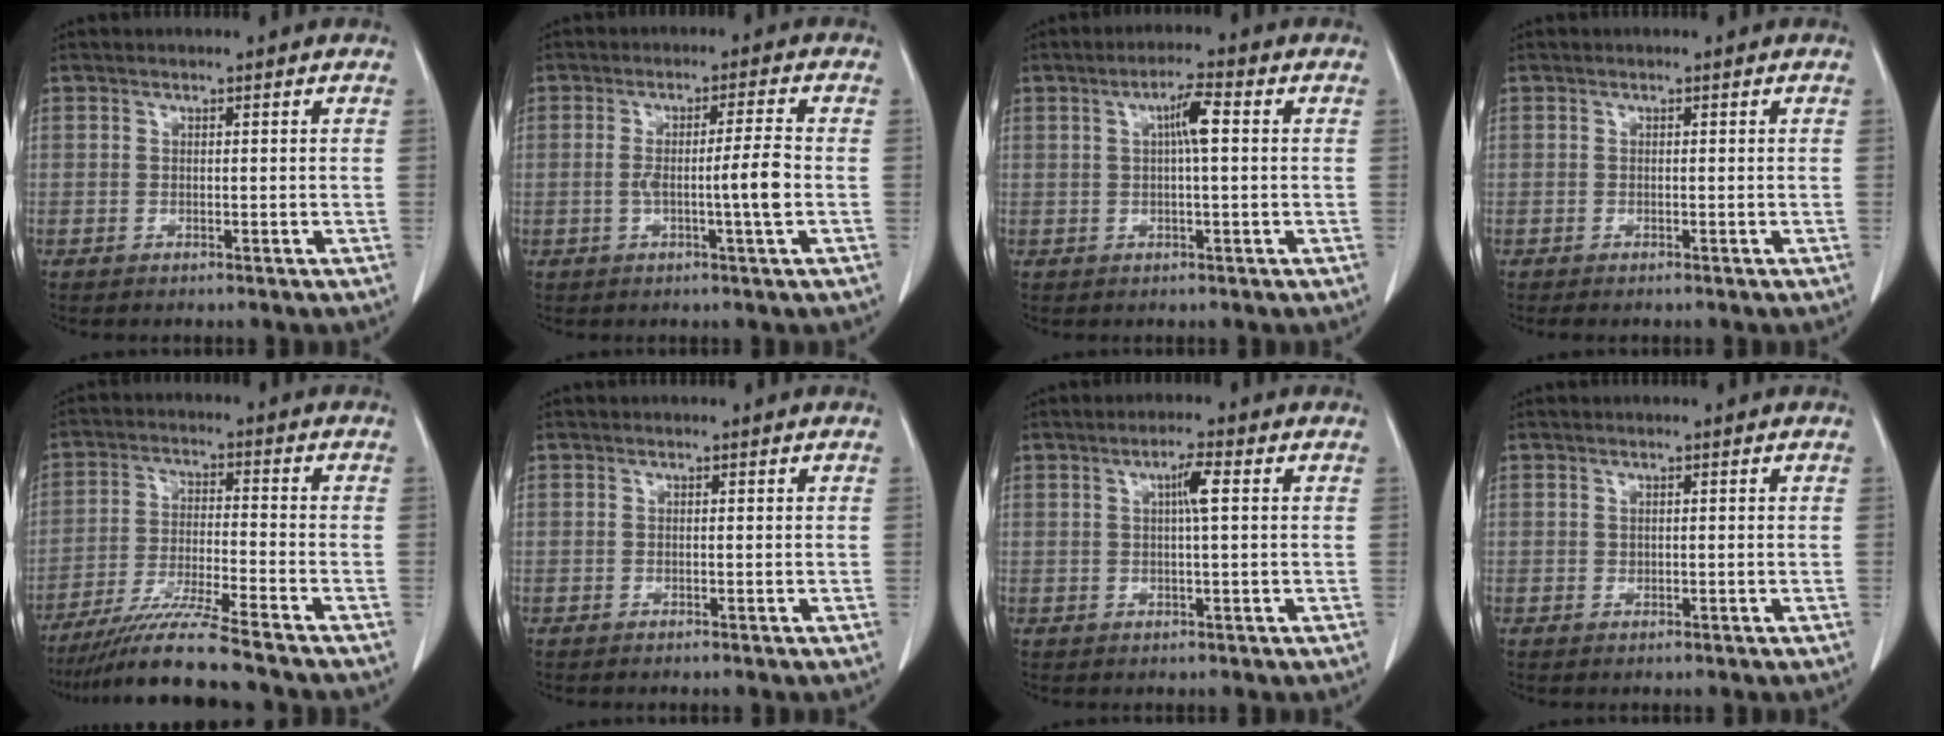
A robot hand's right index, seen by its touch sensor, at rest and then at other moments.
{"total": 5.8, "force": [-1.0, -0.7, 5.6], "torque": [-0.094, 0.000, -0.017]}
{"total": 4.3, "force": [0.8, 0.3, 4.2], "torque": [-0.074, 0.009, 0.012]}
{"total": 0.7, "force": [-0.6, 0.1, 0.3], "torque": [-0.008, -0.002, -0.008]}
{"total": 11.5, "force": [-9.9, -1.3, 5.9], "torque": [-0.101, -0.028, -0.171]}
{"total": 0.0}
{"total": 3.1, "force": [0.7, 0.2, 3.0], "torque": [-0.052, 0.005, 0.011]}
{"total": 0.0}